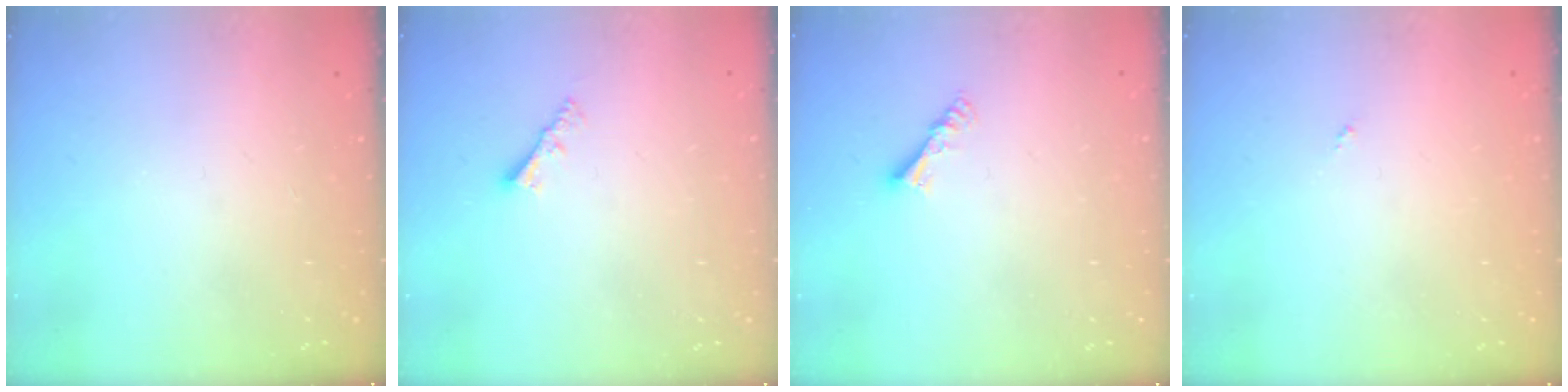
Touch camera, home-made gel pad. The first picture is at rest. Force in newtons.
{"total": 3.0, "press": 3.0, "slide": 0.1}
{"total": 5.2, "press": 5.1, "slide": 0.5}
{"total": 0.0}